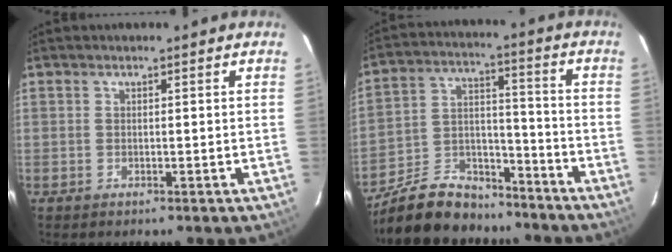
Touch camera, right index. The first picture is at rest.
{"total": 15.8, "force": [-12.8, 7.4, 5.5], "torque": [-0.131, 0.036, -0.203]}